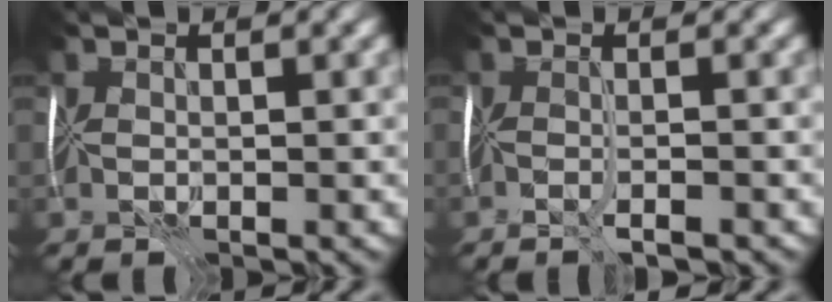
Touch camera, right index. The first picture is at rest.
{"total": 1.5, "force": [-1.3, -0.5, 0.7], "torque": [-0.012, -0.004, -0.026]}